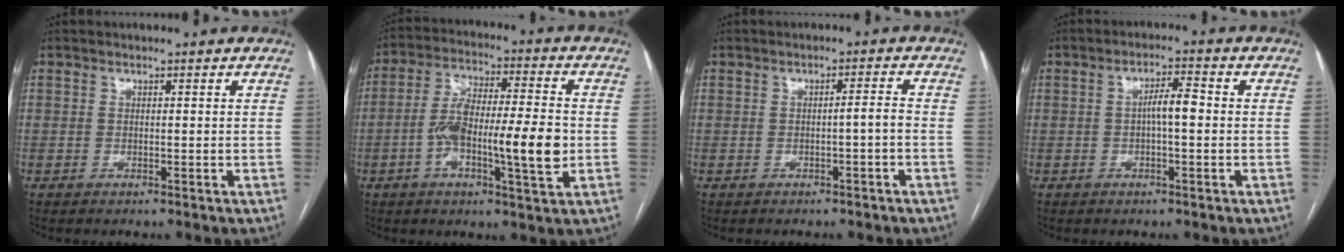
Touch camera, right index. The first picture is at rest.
{"total": 13.8, "force": [-2.7, 2.5, 13.3], "torque": [-0.235, 0.011, -0.048]}
{"total": 1.8, "force": [-0.6, 0.0, 1.7], "torque": [-0.022, 0.004, -0.010]}
{"total": 3.8, "force": [-0.2, 0.7, 3.8], "torque": [-0.064, 0.011, -0.004]}